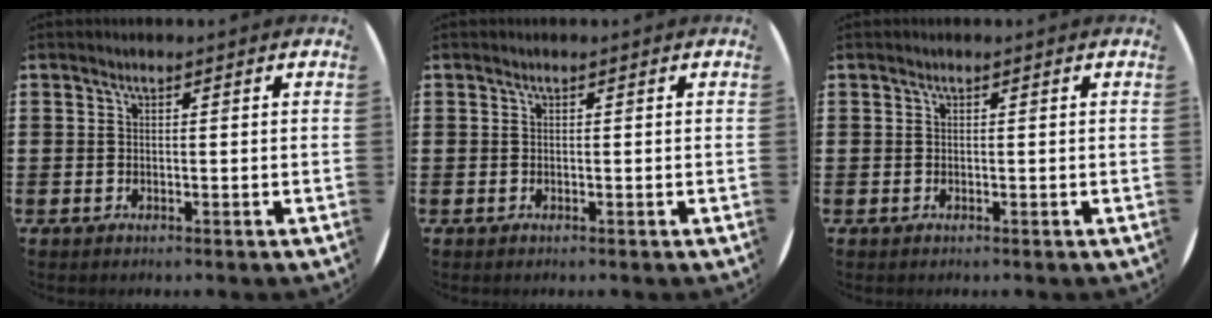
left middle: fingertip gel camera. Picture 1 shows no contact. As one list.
[{"total": 0.0}, {"total": 0.0}]